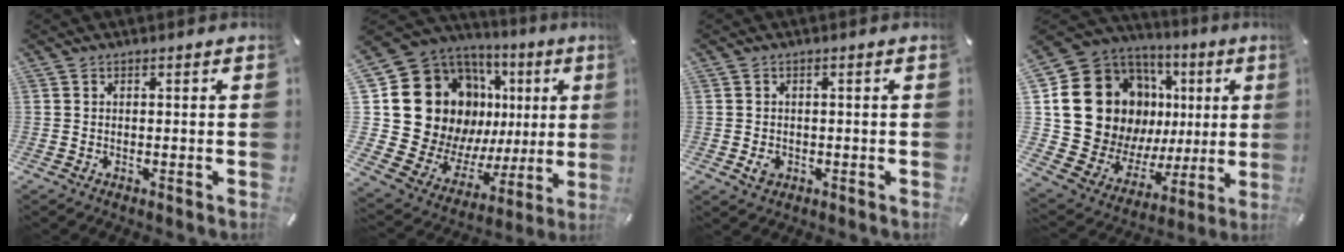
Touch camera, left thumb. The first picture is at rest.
{"total": 23.8, "force": [6.6, 17.7, 14.5], "torque": [-0.245, -0.070, 0.157]}
{"total": 2.5, "force": [-0.7, 2.0, 1.4], "torque": [-0.032, 0.000, -0.013]}
{"total": 22.3, "force": [5.9, 17.4, 12.6], "torque": [-0.209, -0.046, 0.138]}